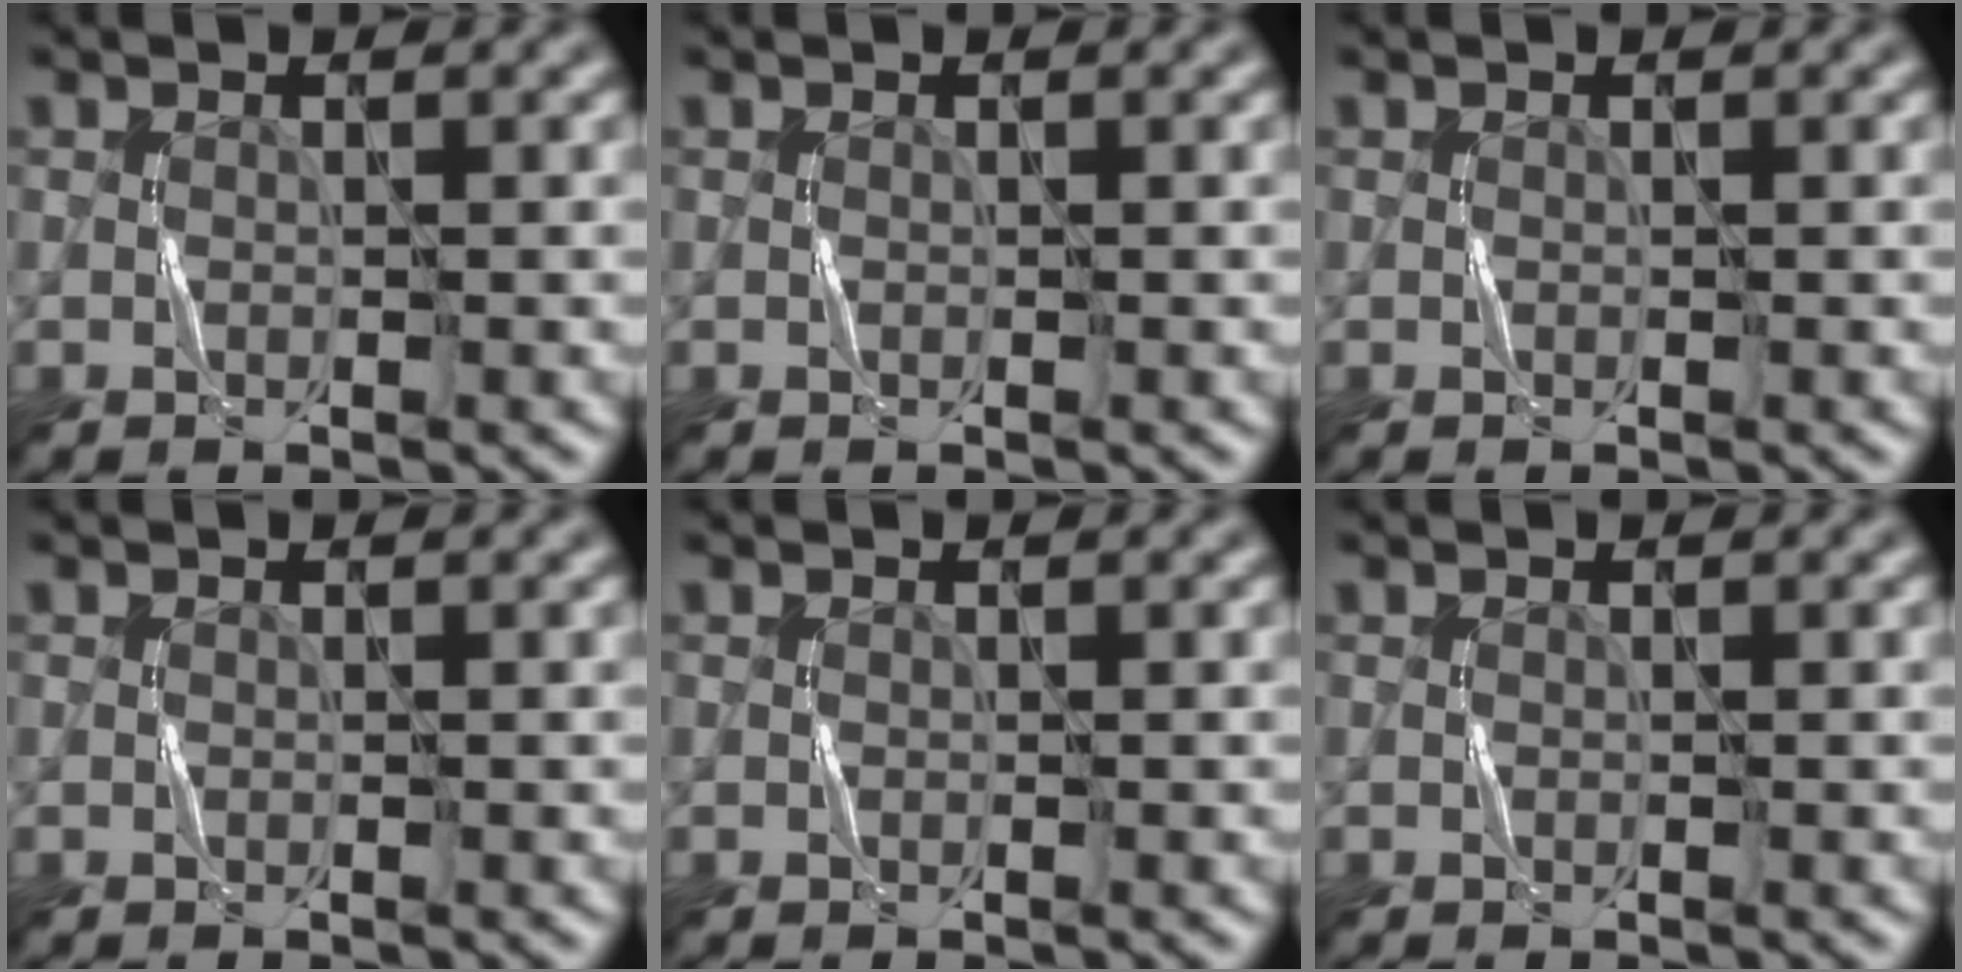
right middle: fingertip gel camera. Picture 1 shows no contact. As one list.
[{"total": 0.0}, {"total": 0.0}, {"total": 0.0}, {"total": 0.0}, {"total": 0.0}]